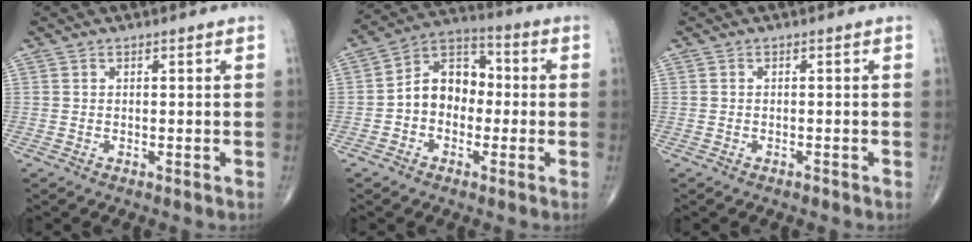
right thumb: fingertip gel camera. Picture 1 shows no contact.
{"total": 10.5, "force": [-1.0, 7.9, 6.9], "torque": [-0.084, 0.039, -0.033]}
{"total": 0.6, "force": [-0.5, 0.3, 0.2], "torque": [-0.004, 0.001, -0.009]}